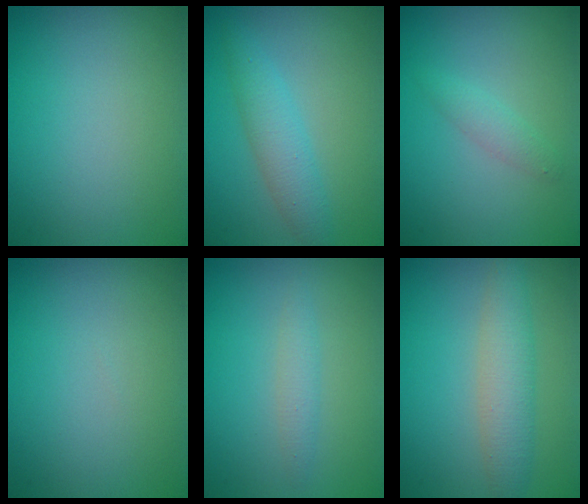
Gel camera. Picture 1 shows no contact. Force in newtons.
{"total": 2.9, "press": 2.9, "slide": 0.1}
{"total": 1.4, "press": 1.4, "slide": 0.0}
{"total": 0.0}
{"total": 1.3, "press": 1.3, "slide": 0.1}
{"total": 3.6, "press": 3.6, "slide": 0.1}